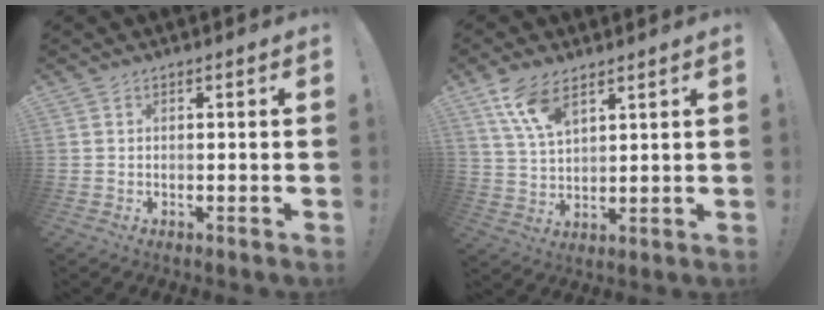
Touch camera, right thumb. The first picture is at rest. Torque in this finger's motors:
{"motor_torque": [0.20, 0.15, 0.70, 0.88, 0.02]}